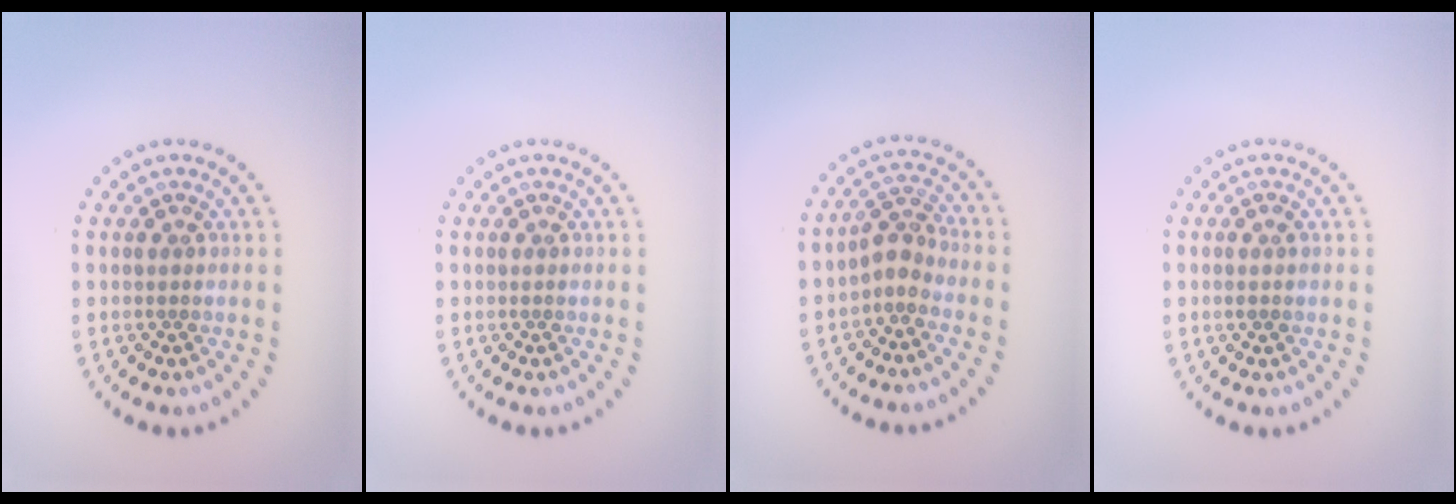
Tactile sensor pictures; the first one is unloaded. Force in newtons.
{"total": 0.0}
{"total": 2.3, "press": 1.6, "slide": 1.6}
{"total": 0.8, "press": 0.7, "slide": 0.3}